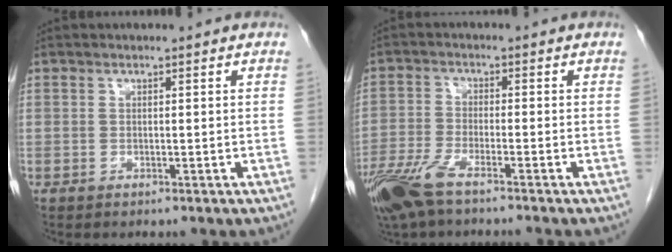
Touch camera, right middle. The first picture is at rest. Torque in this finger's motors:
{"motor_torque": [0.52, -0.31, 0.08, 0.12]}